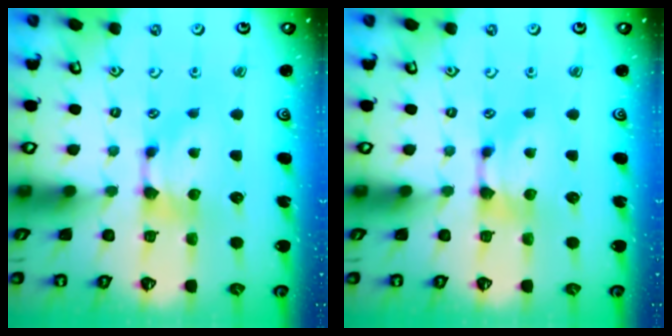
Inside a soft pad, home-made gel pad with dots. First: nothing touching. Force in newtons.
{"total": 0.0}